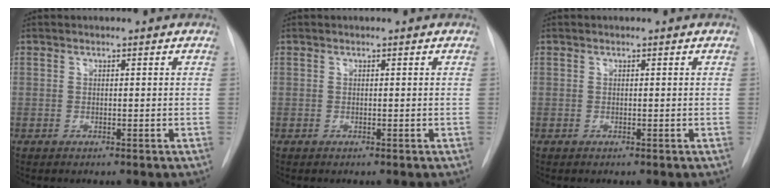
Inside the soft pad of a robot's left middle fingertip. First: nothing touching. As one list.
[{"total": 0.0}, {"total": 0.0}]